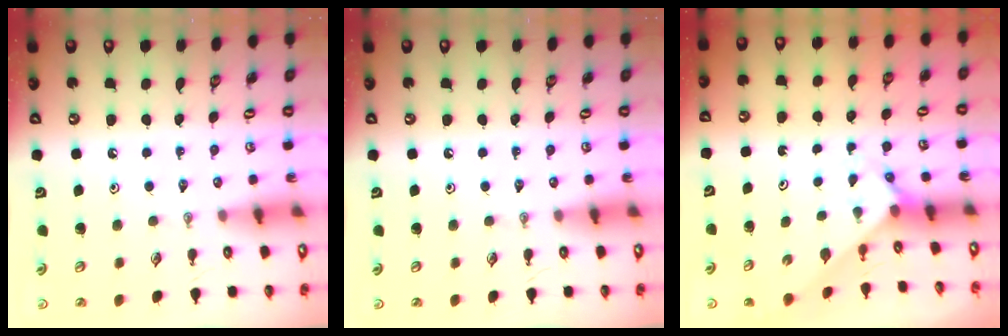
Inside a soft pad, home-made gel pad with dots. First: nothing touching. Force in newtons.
{"total": 0.0}
{"total": 2.6, "press": 2.6, "slide": 0.2}